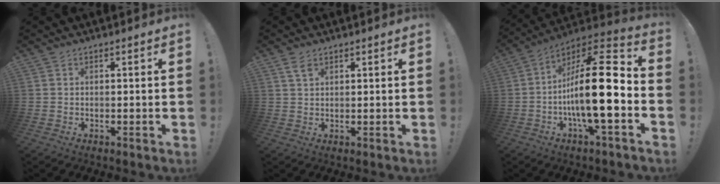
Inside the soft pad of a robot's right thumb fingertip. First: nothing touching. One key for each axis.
{"total": 3.5, "fx": 2.1, "fy": 1.7, "fz": 2.2, "tx": -0.031, "ty": -0.005, "tz": 0.036}
{"total": 23.1, "fx": -3.5, "fy": 6.7, "fz": 21.9, "tx": -0.381, "ty": 0.016, "tz": -0.063}